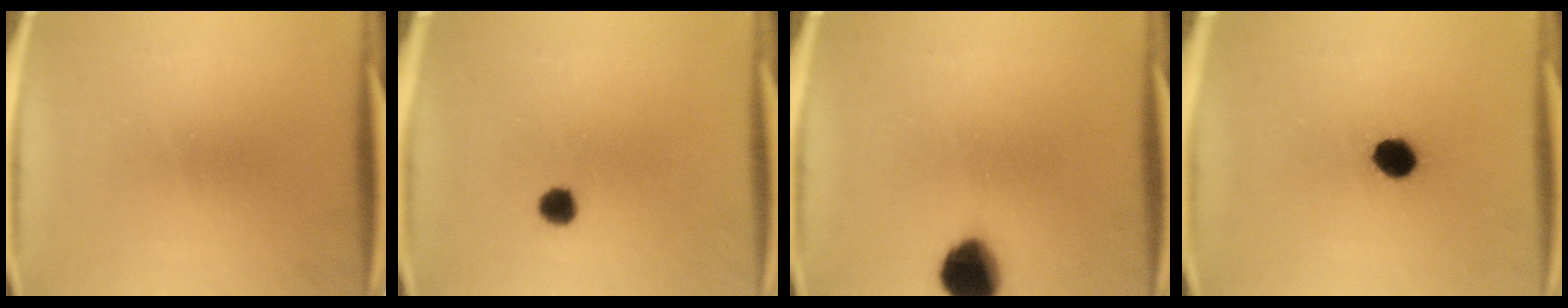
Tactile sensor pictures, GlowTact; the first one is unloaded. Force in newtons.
{"total": 3.0}
{"total": 10.5}
{"total": 5.8}